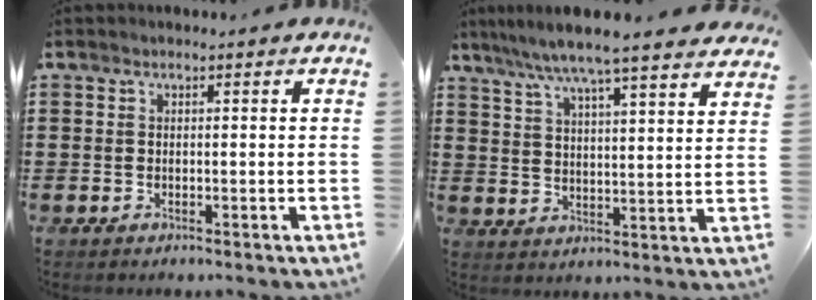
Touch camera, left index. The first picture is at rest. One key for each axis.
{"total": 6.7, "fx": 5.9, "fy": -0.6, "fz": 3.2, "tx": -0.085, "ty": -0.033, "tz": 0.098}